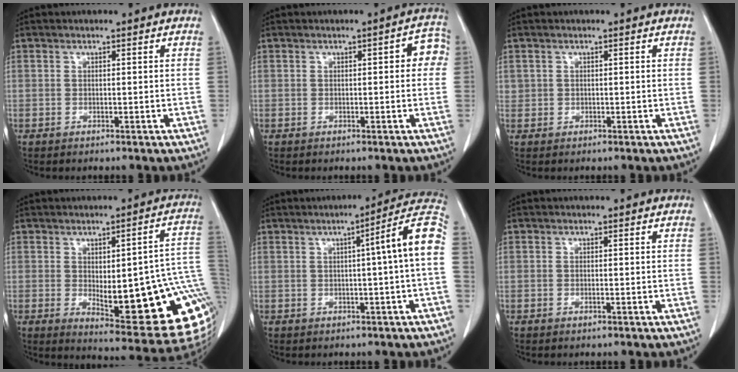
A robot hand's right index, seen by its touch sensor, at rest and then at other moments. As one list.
[{"total": 3.6, "force": [0.4, 1.4, 3.3], "torque": [-0.024, 0.017, -0.001]}, {"total": 0.7, "force": [0.2, 0.7, 0.1], "torque": [0.007, 0.007, 0.005]}, {"total": 21.8, "force": [-2.4, 5.6, 21.0], "torque": [-0.179, 0.011, -0.005]}, {"total": 8.3, "force": [0.2, -0.9, 8.3], "torque": [-0.103, 0.017, -0.002]}, {"total": 0.0}]